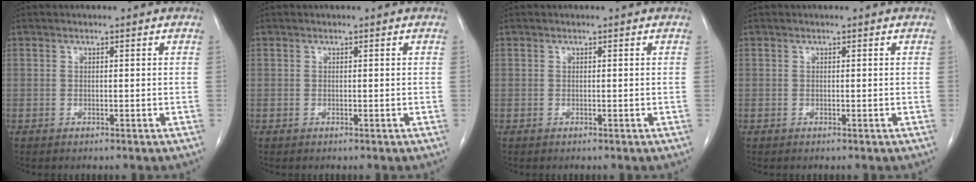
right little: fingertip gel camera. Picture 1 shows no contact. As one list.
[{"total": 0.0}, {"total": 0.0}, {"total": 0.0}]